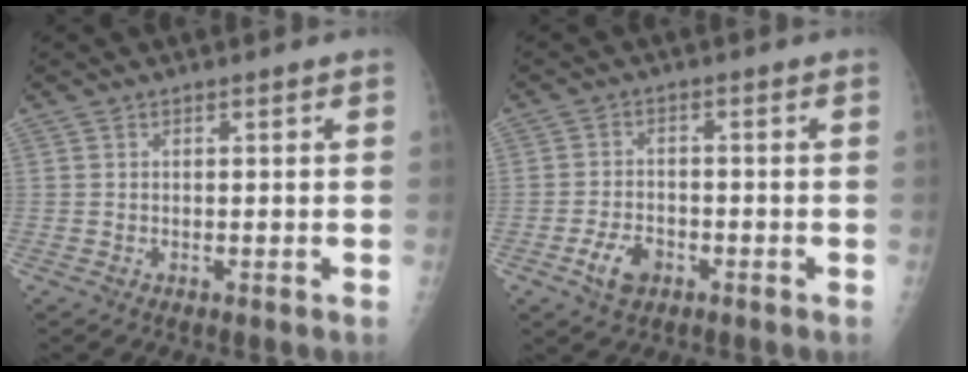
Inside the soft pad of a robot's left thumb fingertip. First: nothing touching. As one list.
[{"total": 5.2, "force": [-2.5, 3.4, 3.0], "torque": [-0.050, 0.012, -0.042]}]